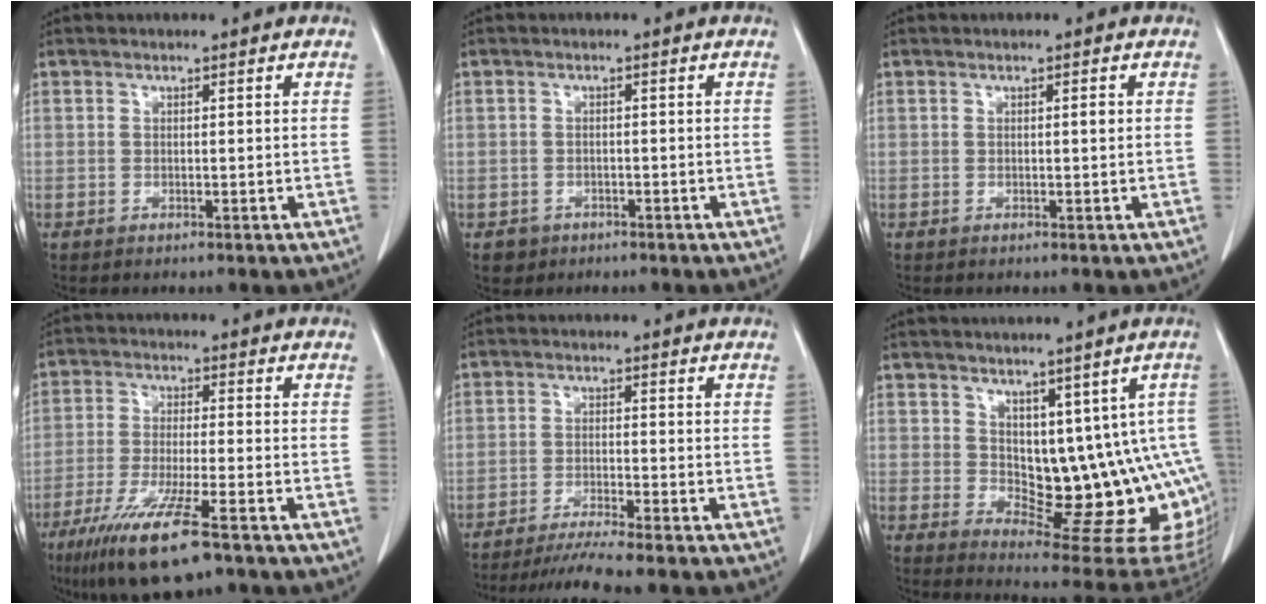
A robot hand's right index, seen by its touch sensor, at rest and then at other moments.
{"total": 2.2, "force": [-1.2, 1.9, 0.0], "torque": [-0.002, 0.008, -0.016]}
{"total": 0.7, "force": [0.1, 0.1, 0.7], "torque": [-0.011, 0.000, 0.001]}
{"total": 11.9, "force": [-7.5, 1.1, 9.2], "torque": [-0.171, -0.034, -0.126]}
{"total": 8.9, "force": [-7.9, -1.3, 4.0], "torque": [-0.046, -0.024, -0.125]}
{"total": 14.2, "force": [1.2, 7.2, 12.1], "torque": [-0.134, 0.001, 0.036]}